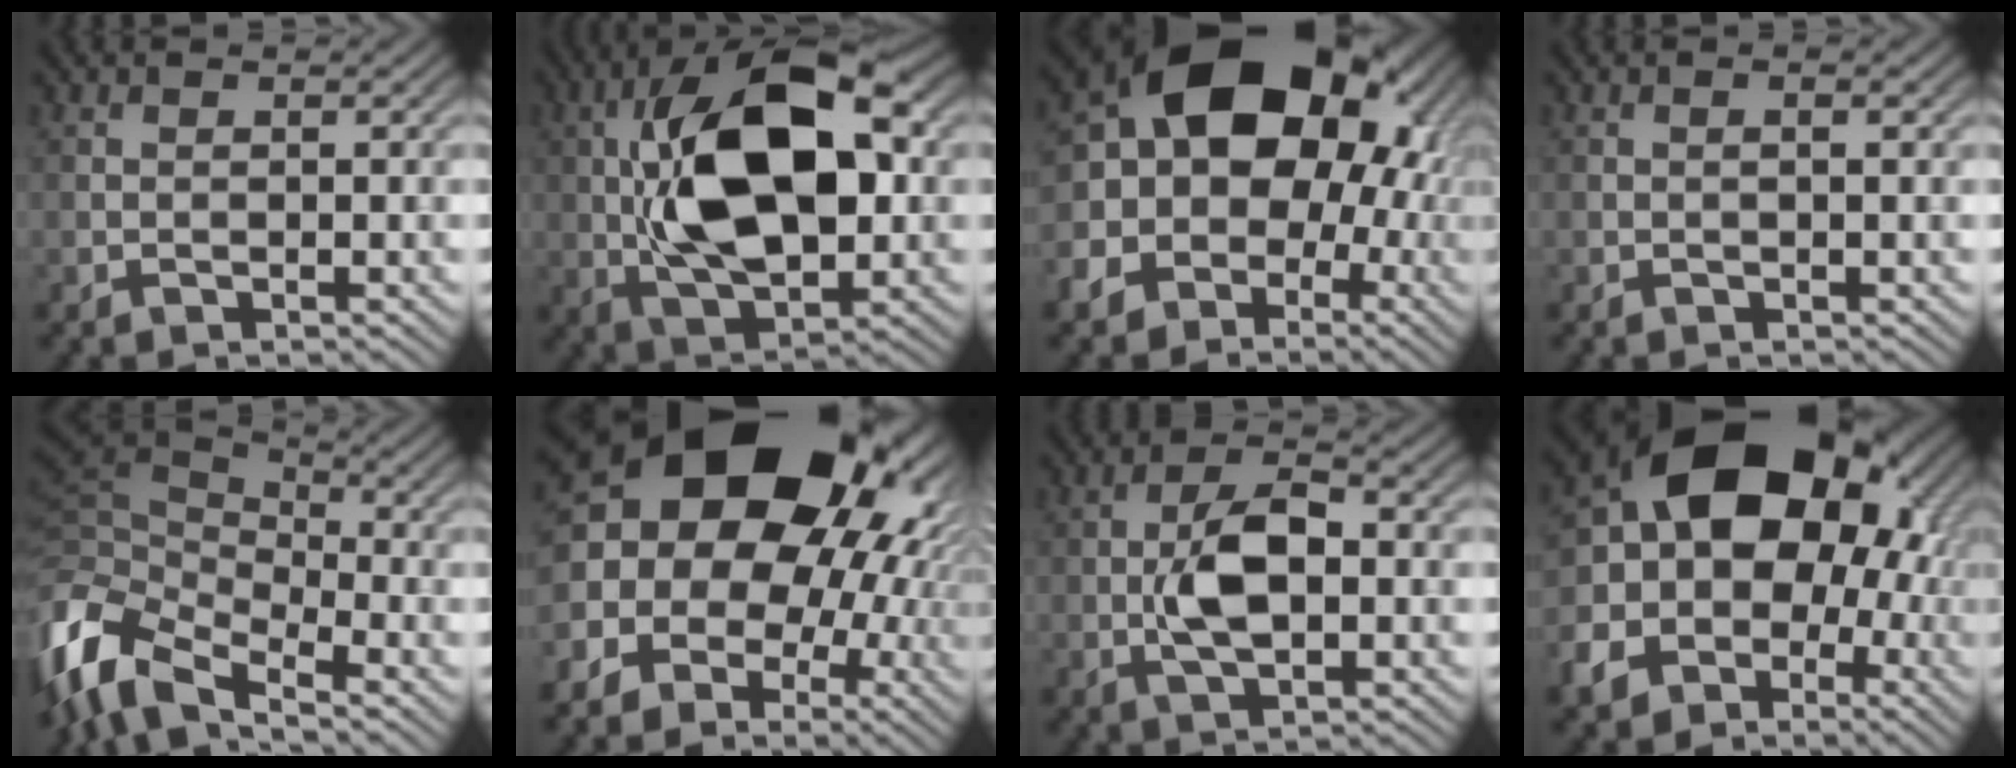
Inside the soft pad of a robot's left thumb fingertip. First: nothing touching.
{"total": 16.8, "force": [1.6, 8.8, 14.2], "torque": [-0.272, 0.025, 0.018]}
{"total": 20.4, "force": [0.1, 16.6, 11.7], "torque": [-0.209, 0.006, -0.035]}
{"total": 0.7, "force": [0.1, 0.0, 0.7], "torque": [-0.011, 0.001, 0.001]}
{"total": 12.7, "force": [-6.6, 6.3, 8.8], "torque": [-0.222, -0.011, -0.126]}
{"total": 19.7, "force": [2.8, 14.9, 12.5], "torque": [-0.209, 0.032, 0.031]}
{"total": 6.5, "force": [-0.6, 3.2, 5.7], "torque": [-0.115, 0.003, -0.016]}
{"total": 18.7, "force": [-1.3, 14.5, 11.7], "torque": [-0.217, -0.005, -0.042]}